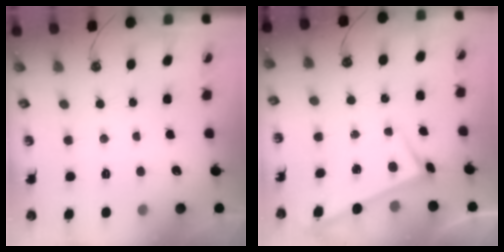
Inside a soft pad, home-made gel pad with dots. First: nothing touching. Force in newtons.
{"total": 3.0, "press": 3.0, "slide": 0.1}